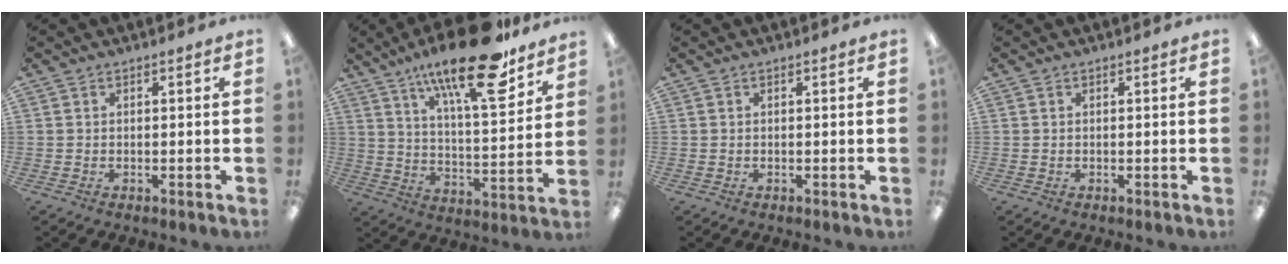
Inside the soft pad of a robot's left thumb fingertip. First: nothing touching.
{"total": 22.7, "force": [15.6, 6.6, 15.0], "torque": [-0.238, -0.092, 0.253]}
{"total": 0.0}
{"total": 0.0}